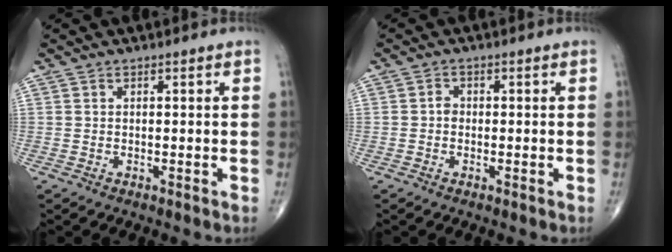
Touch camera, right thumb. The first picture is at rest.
{"total": 1.2, "force": [-0.3, 1.0, 0.6], "torque": [-0.001, 0.002, -0.008]}